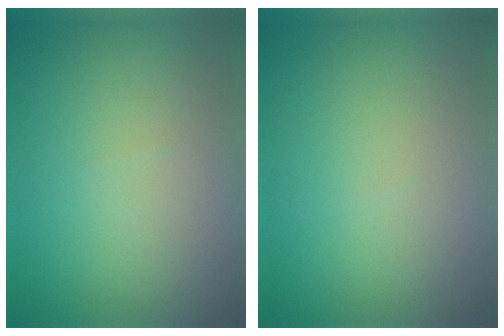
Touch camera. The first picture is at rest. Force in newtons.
{"total": 0.0}